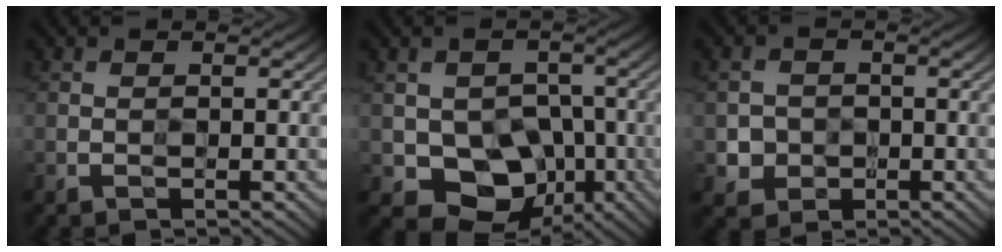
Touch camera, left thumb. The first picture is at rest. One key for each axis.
{"total": 9.5, "fx": -2.6, "fy": 7.5, "fz": 5.2, "tx": -0.082, "ty": -0.028, "tz": -0.040}
{"total": 3.4, "fx": -0.9, "fy": 3.2, "fz": 0.6, "tx": -0.008, "ty": -0.013, "tz": -0.016}